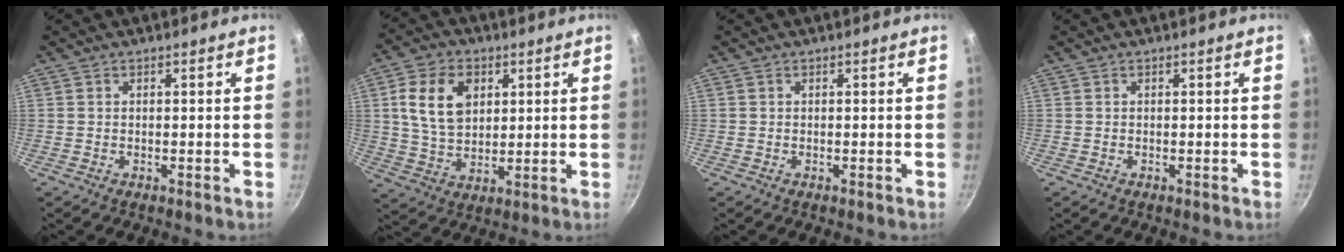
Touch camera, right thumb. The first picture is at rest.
{"total": 12.0, "force": [3.4, 8.4, 8.0], "torque": [-0.126, -0.007, 0.065]}
{"total": 0.0}
{"total": 0.0}